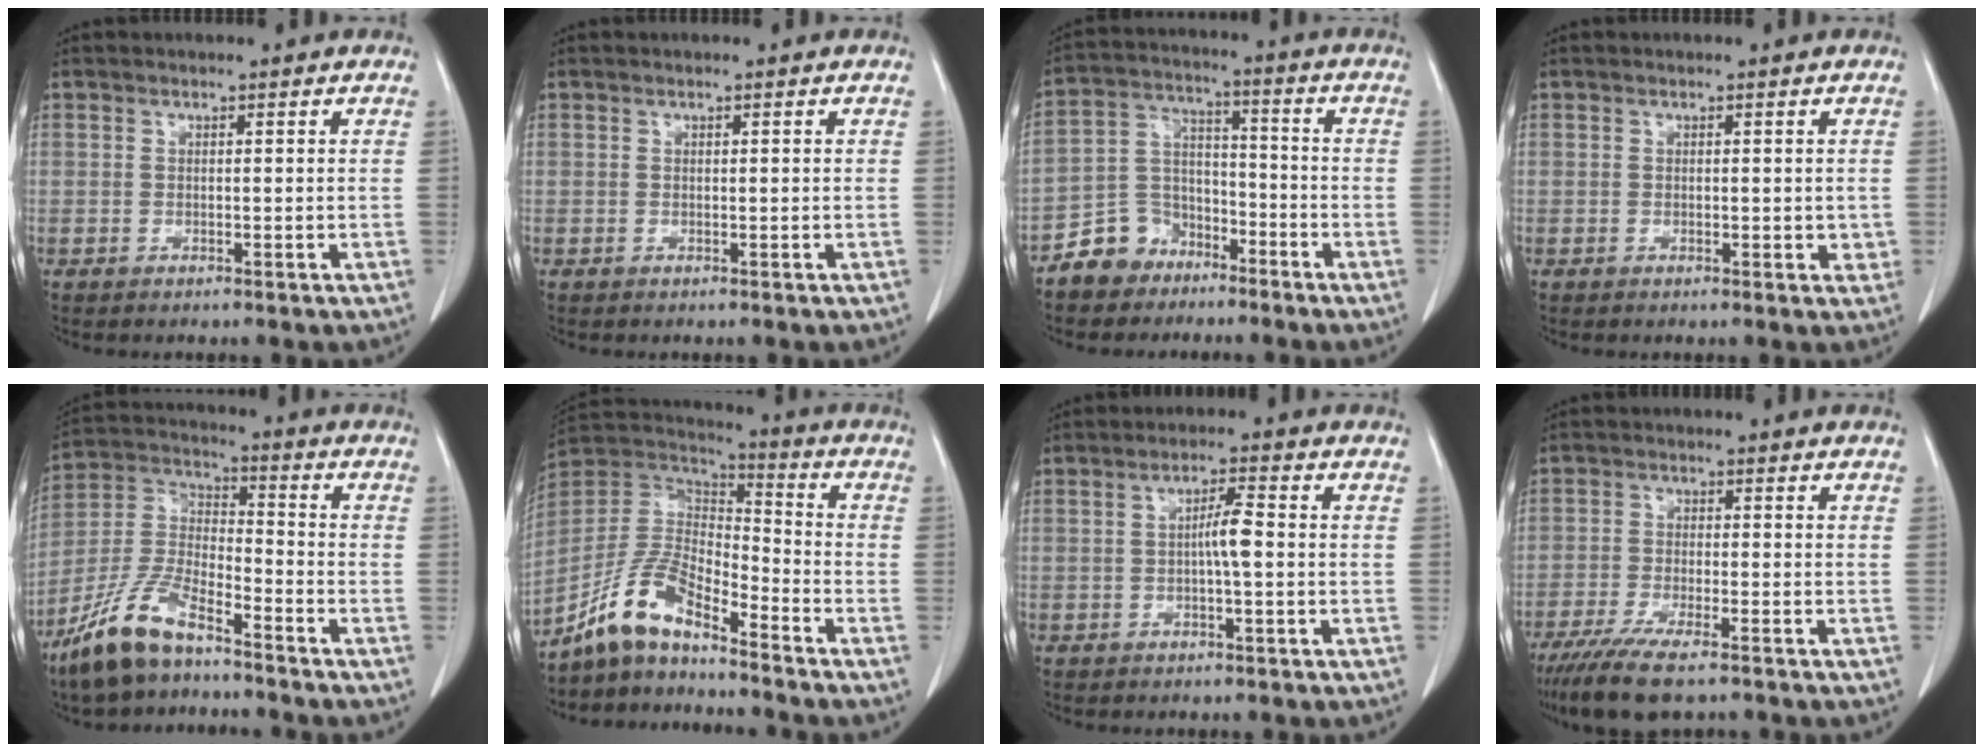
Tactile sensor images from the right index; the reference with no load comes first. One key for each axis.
{"total": 0.0}
{"total": 8.3, "fx": -6.0, "fy": 5.6, "fz": 1.2, "tx": -0.026, "ty": 0.023, "tz": -0.112}
{"total": 1.8, "fx": 0.0, "fy": 1.0, "fz": 1.6, "tx": -0.015, "ty": -0.001, "tz": 0.002}
{"total": 12.4, "fx": -9.2, "fy": 3.3, "fz": 7.6, "tx": -0.172, "ty": -0.003, "tz": -0.180}
{"total": 11.1, "fx": -8.8, "fy": 2.7, "fz": 6.1, "tx": -0.137, "ty": 0.023, "tz": -0.170}
{"total": 3.7, "fx": -0.3, "fy": 0.2, "fz": 3.7, "tx": -0.065, "ty": 0.005, "tz": -0.005}
{"total": 9.4, "fx": -7.2, "fy": 1.4, "fz": 5.8, "tx": -0.097, "ty": -0.022, "tz": -0.116}